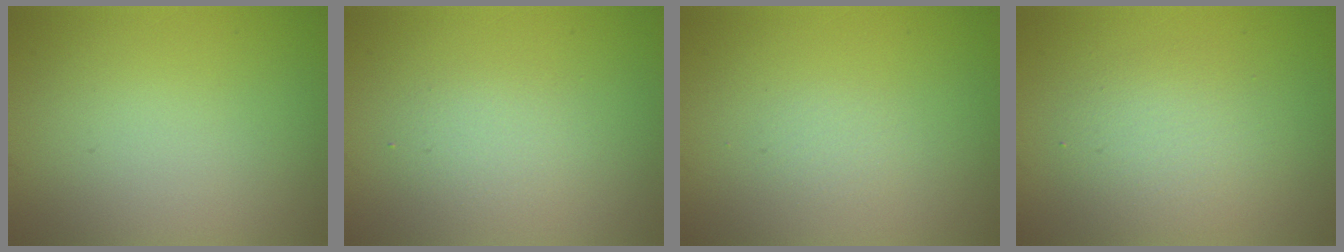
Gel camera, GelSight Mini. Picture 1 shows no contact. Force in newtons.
{"total": 2.1, "press": 2.1, "slide": 0.0}
{"total": 0.8, "press": 0.7, "slide": 0.1}
{"total": 3.0, "press": 3.0, "slide": 0.1}